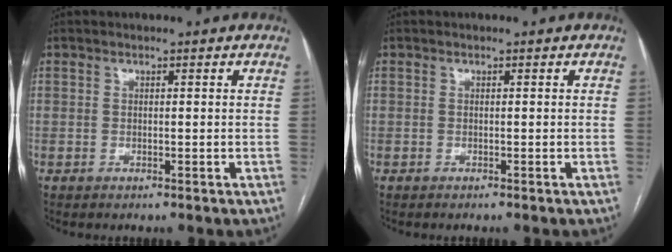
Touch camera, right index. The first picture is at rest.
{"total": 0.0}